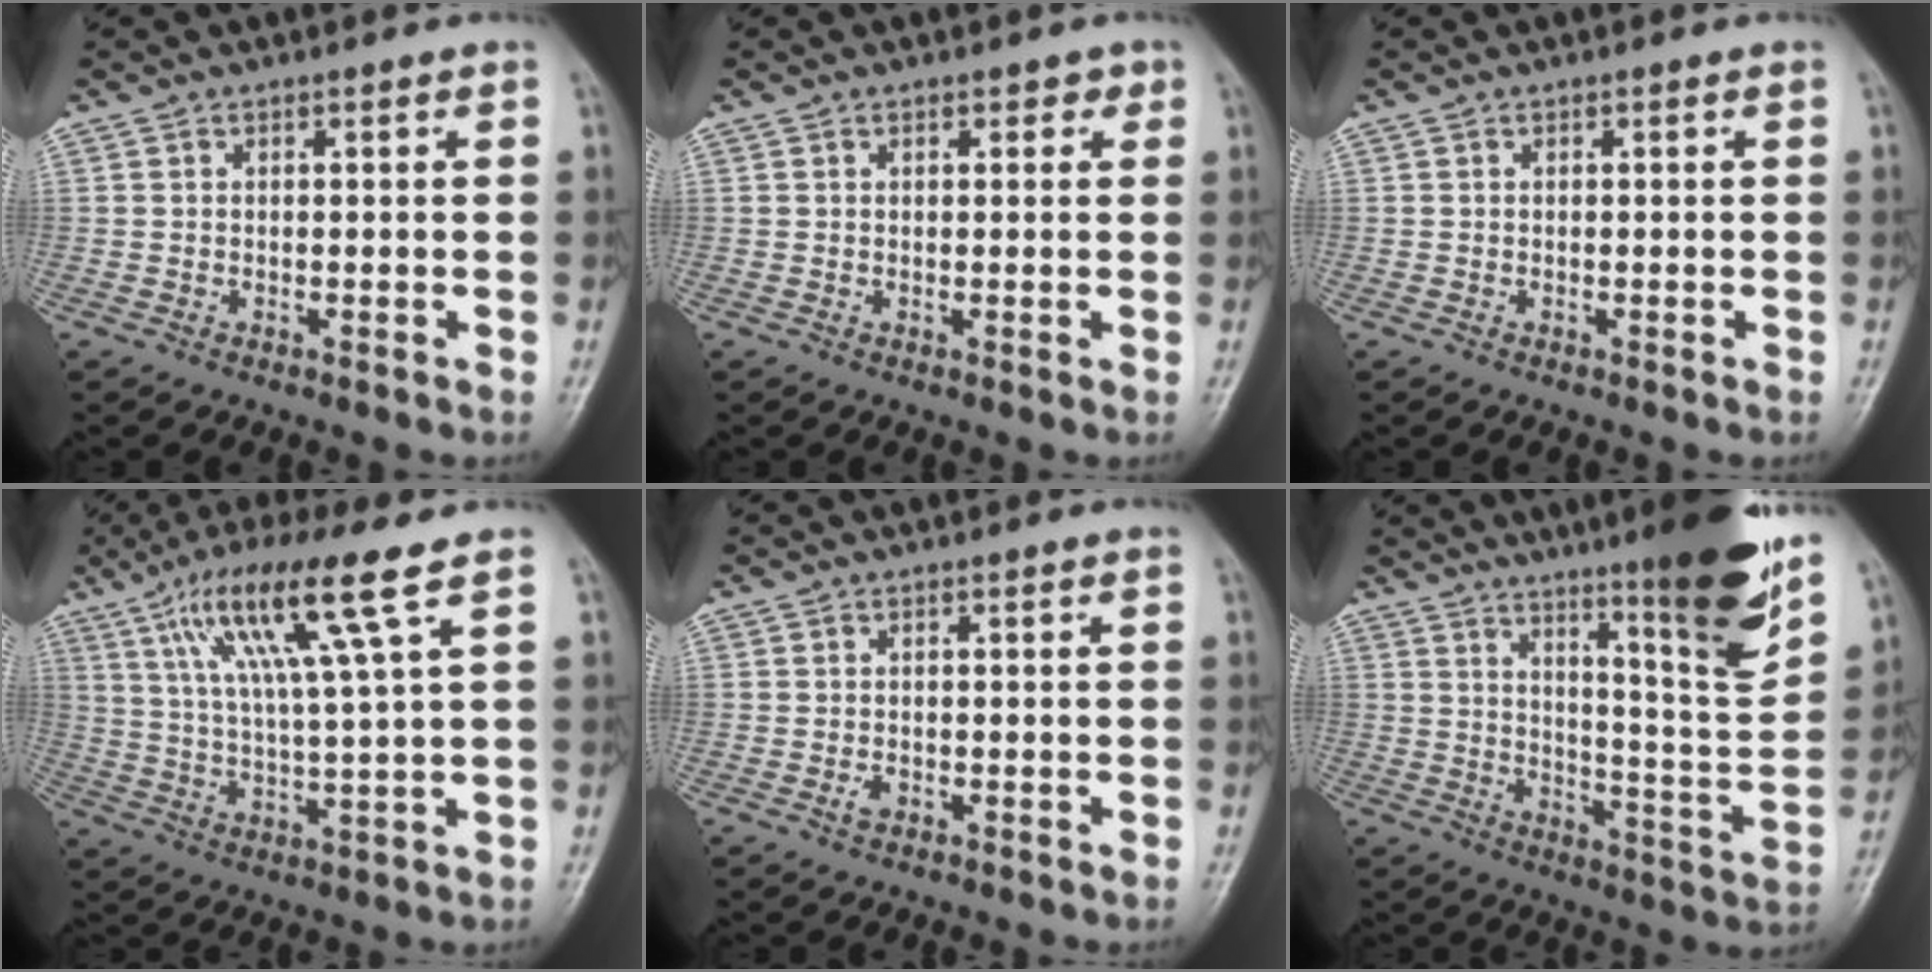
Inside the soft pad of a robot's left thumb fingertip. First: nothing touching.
{"total": 1.8, "force": [1.0, 1.1, 0.9], "torque": [0.005, -0.001, 0.008]}
{"total": 0.0}
{"total": 14.0, "force": [6.7, 0.4, 12.3], "torque": [-0.234, -0.012, 0.124]}
{"total": 1.1, "force": [-0.4, 0.7, 0.7], "torque": [-0.013, 0.001, -0.007]}
{"total": 17.5, "force": [11.0, 1.7, 13.5], "torque": [-0.170, -0.068, 0.167]}